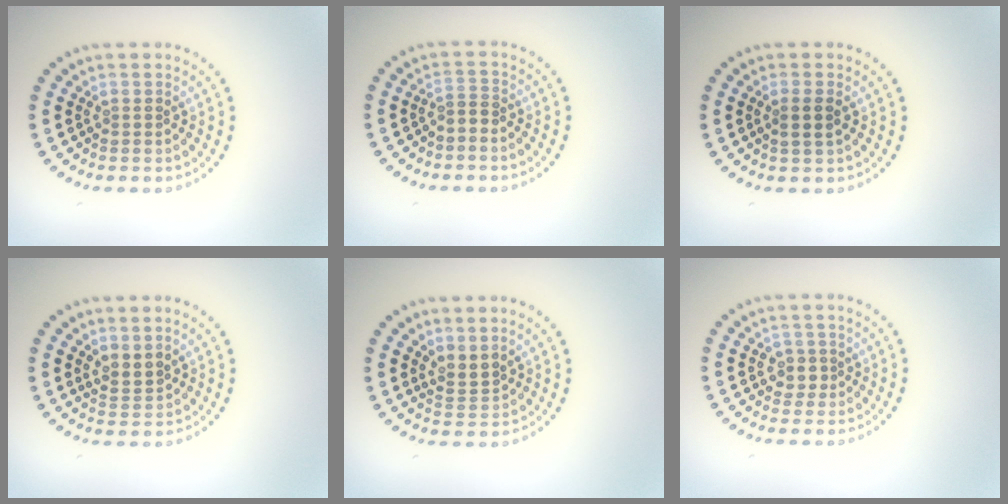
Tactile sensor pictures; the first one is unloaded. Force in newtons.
{"total": 1.2, "press": 0.7, "slide": 1.0}
{"total": 1.7, "press": 1.6, "slide": 0.6}
{"total": 1.8, "press": 1.4, "slide": 1.1}
{"total": 1.9, "press": 1.4, "slide": 1.2}
{"total": 1.6, "press": 1.4, "slide": 0.9}